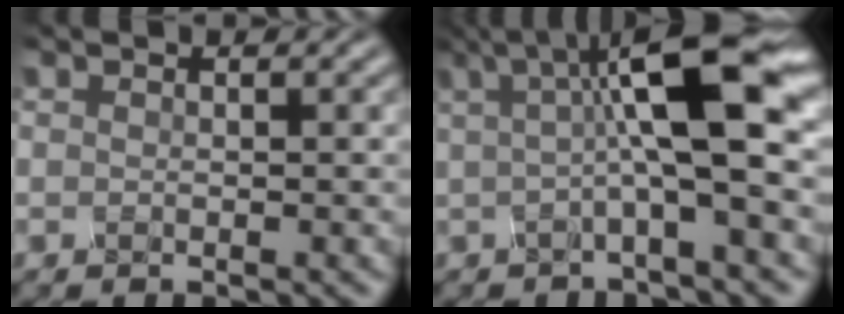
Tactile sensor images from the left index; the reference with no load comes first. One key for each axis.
{"total": 8.3, "fx": 1.4, "fy": 1.7, "fz": 8.0, "tx": -0.124, "ty": 0.014, "tz": 0.014}